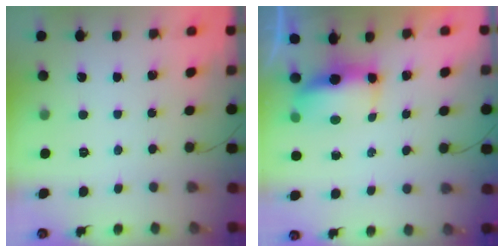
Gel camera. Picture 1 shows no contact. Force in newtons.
{"total": 7.1, "press": 7.0, "slide": 0.8}